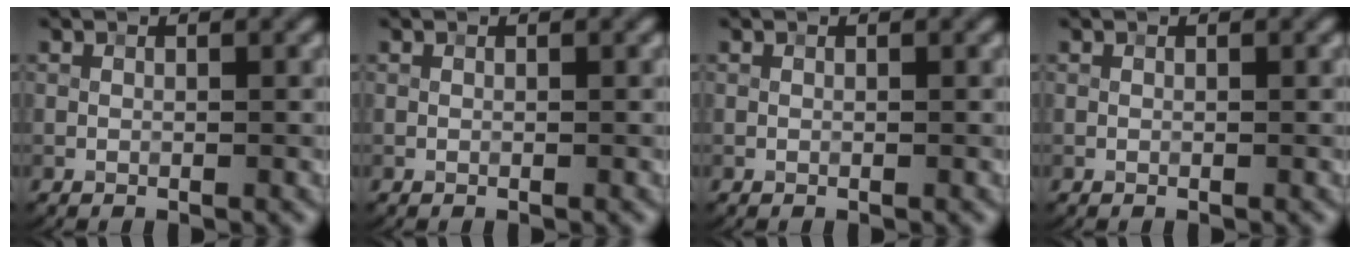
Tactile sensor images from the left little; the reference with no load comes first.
{"total": 0.0}
{"total": 0.0}
{"total": 0.0}